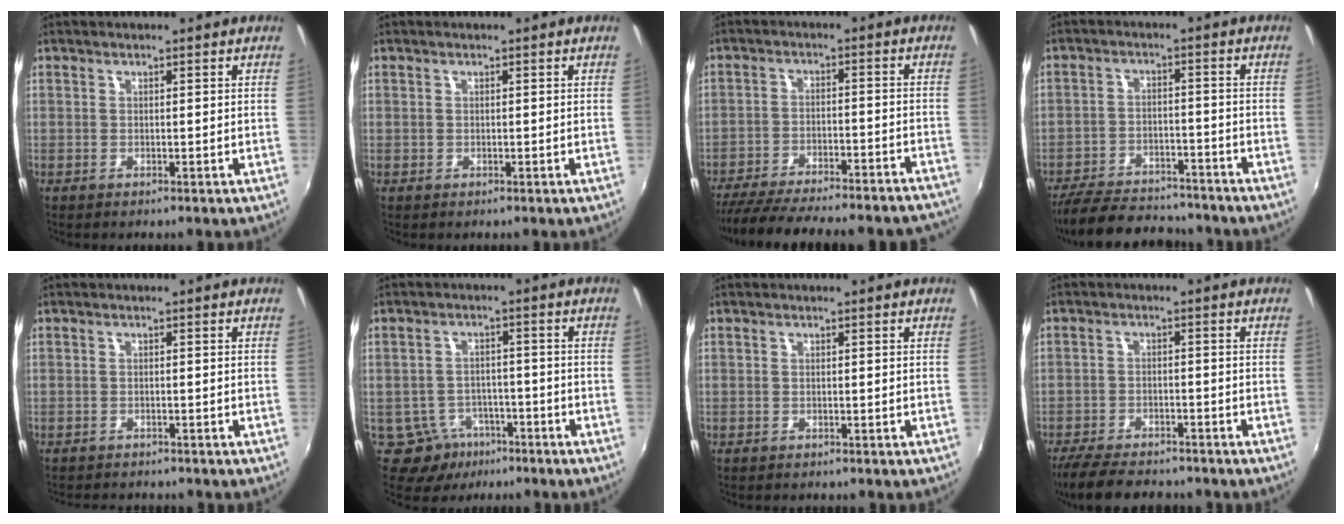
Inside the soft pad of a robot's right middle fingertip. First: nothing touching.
{"total": 0.0}
{"total": 27.6, "force": [-24.3, 5.9, 11.7], "torque": [-0.217, -0.021, -0.323]}
{"total": 16.3, "force": [-14.0, 5.5, 6.1], "torque": [-0.149, 0.000, -0.204]}
{"total": 3.9, "force": [-3.7, 1.0, 0.9], "torque": [-0.030, -0.012, -0.057]}
{"total": 6.3, "force": [-4.2, 4.6, 0.8], "torque": [-0.022, 0.020, -0.057]}
{"total": 1.0, "force": [-0.9, 0.3, 0.1], "torque": [-0.006, -0.003, -0.015]}
{"total": 11.2, "force": [-9.5, 3.7, 4.6], "torque": [-0.118, -0.017, -0.156]}